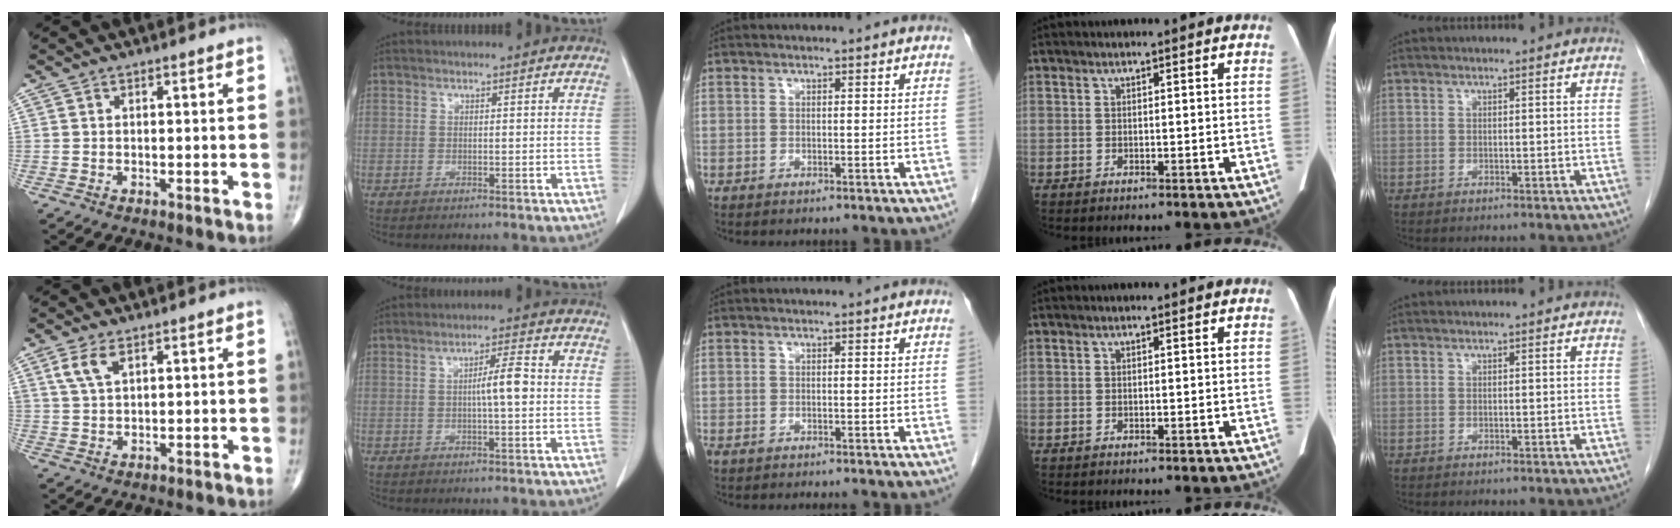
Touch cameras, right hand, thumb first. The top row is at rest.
{"thumb": {"total": 4.4, "force": [2.2, 2.0, 3.2], "torque": [-0.070, 0.002, 0.050]}, "index": {"total": 4.4, "force": [0.0, 0.4, 4.4], "torque": [-0.075, 0.008, -0.002]}, "middle": {"total": 2.7, "force": [-2.2, 0.7, 1.3], "torque": [-0.022, -0.007, -0.027]}}